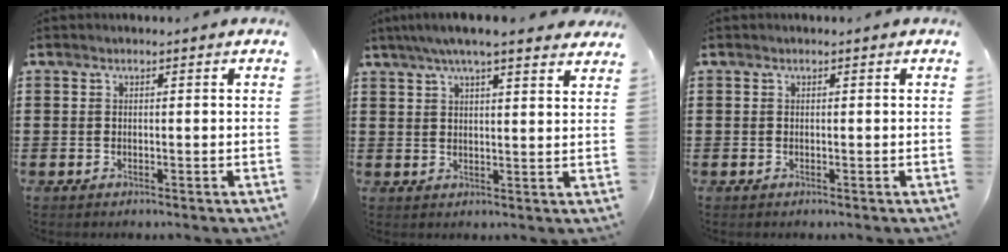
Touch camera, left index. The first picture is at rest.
{"total": 5.9, "force": [4.9, 0.3, 3.3], "torque": [-0.075, -0.006, 0.086]}
{"total": 0.0}